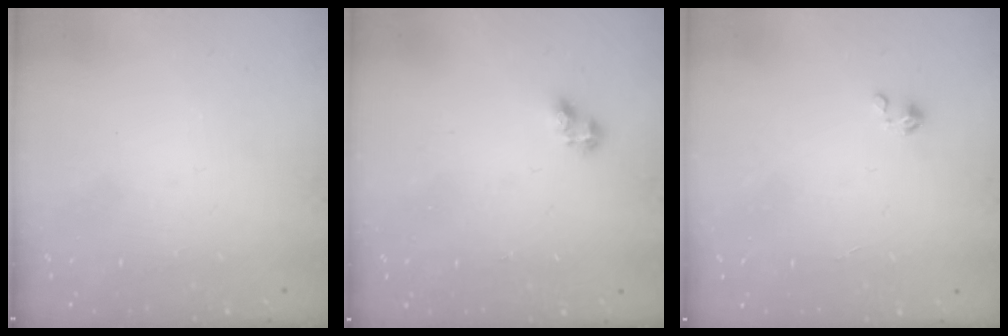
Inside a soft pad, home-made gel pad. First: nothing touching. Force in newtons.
{"total": 2.7, "press": 2.6, "slide": 0.3}
{"total": 0.0}